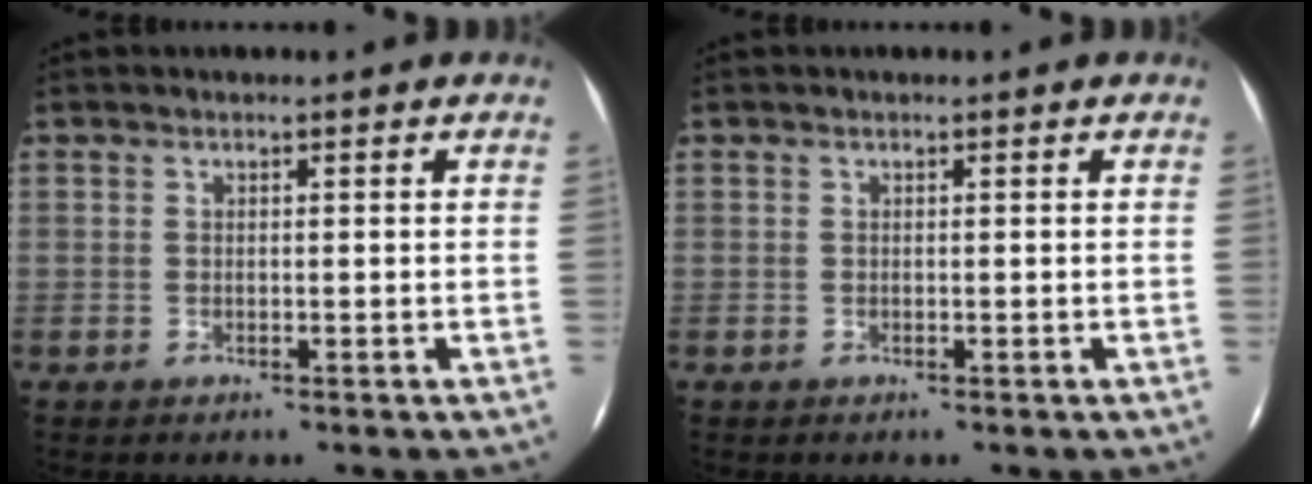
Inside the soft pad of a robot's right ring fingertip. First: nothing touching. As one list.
[{"total": 0.0}]